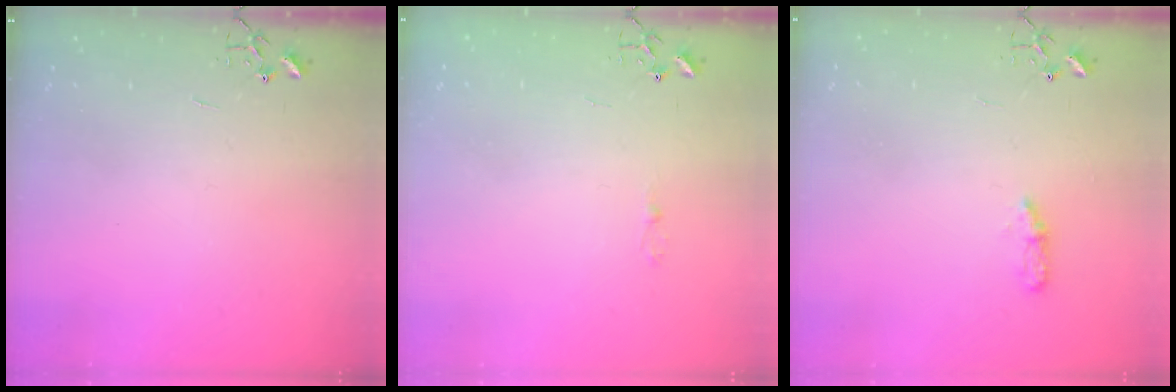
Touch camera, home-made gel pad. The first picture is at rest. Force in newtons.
{"total": 2.5, "press": 2.5, "slide": 0.3}
{"total": 4.9, "press": 4.8, "slide": 0.6}